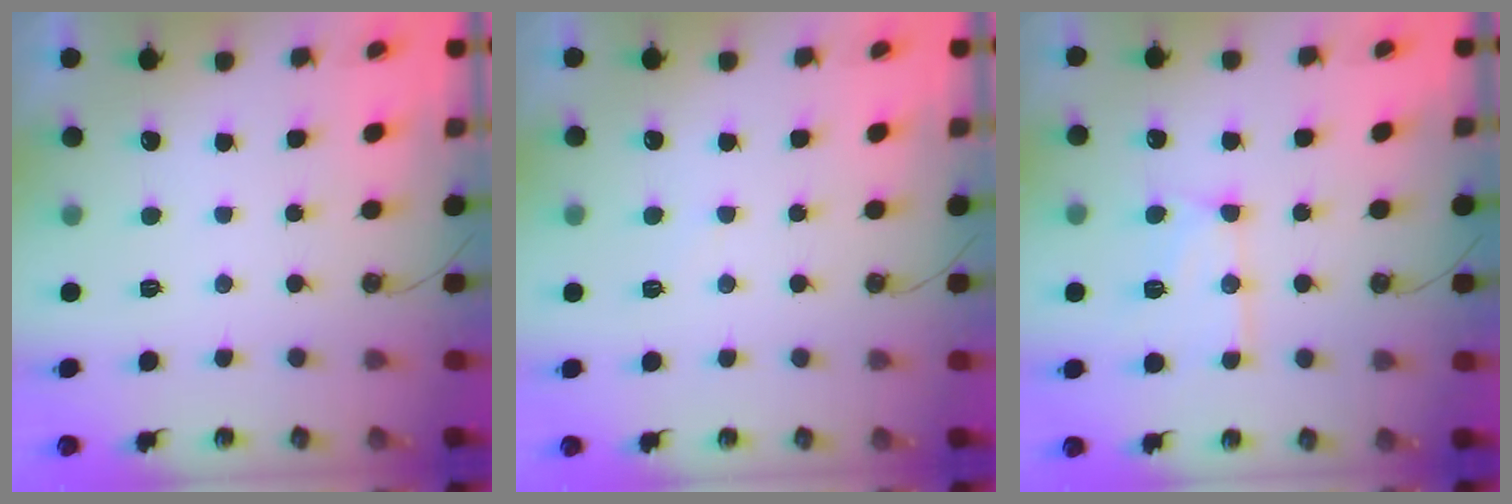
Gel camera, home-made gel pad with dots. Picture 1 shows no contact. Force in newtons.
{"total": 2.5, "press": 2.5, "slide": 0.3}
{"total": 13.2, "press": 13.1, "slide": 1.3}